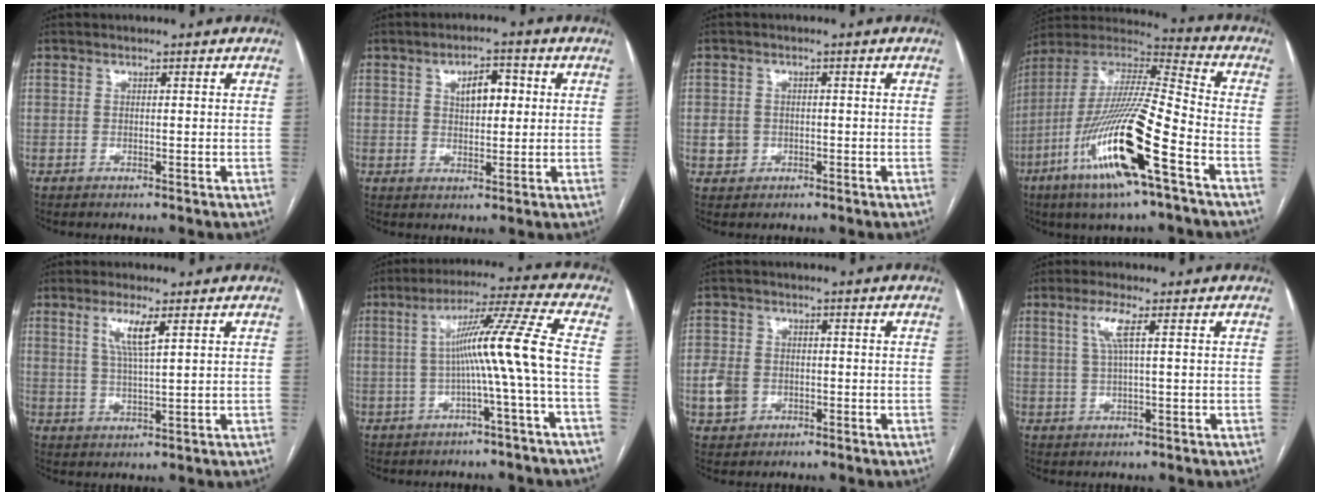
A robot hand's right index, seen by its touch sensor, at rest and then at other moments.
{"total": 5.3, "force": [1.3, 2.7, 4.4], "torque": [-0.070, 0.013, 0.024]}
{"total": 3.2, "force": [-0.8, 3.0, 0.8], "torque": [-0.011, 0.011, -0.004]}
{"total": 21.9, "force": [-9.5, 2.1, 19.6], "torque": [-0.407, -0.037, -0.179]}
{"total": 5.1, "force": [2.2, 0.4, 4.5], "torque": [-0.093, -0.001, 0.044]}
{"total": 10.3, "force": [-1.3, -2.4, 10.0], "torque": [-0.166, 0.019, -0.019]}
{"total": 7.5, "force": [-2.3, 6.5, 3.0], "torque": [-0.091, 0.013, -0.025]}
{"total": 3.9, "force": [1.3, 0.2, 3.7], "torque": [-0.082, 0.005, 0.028]}